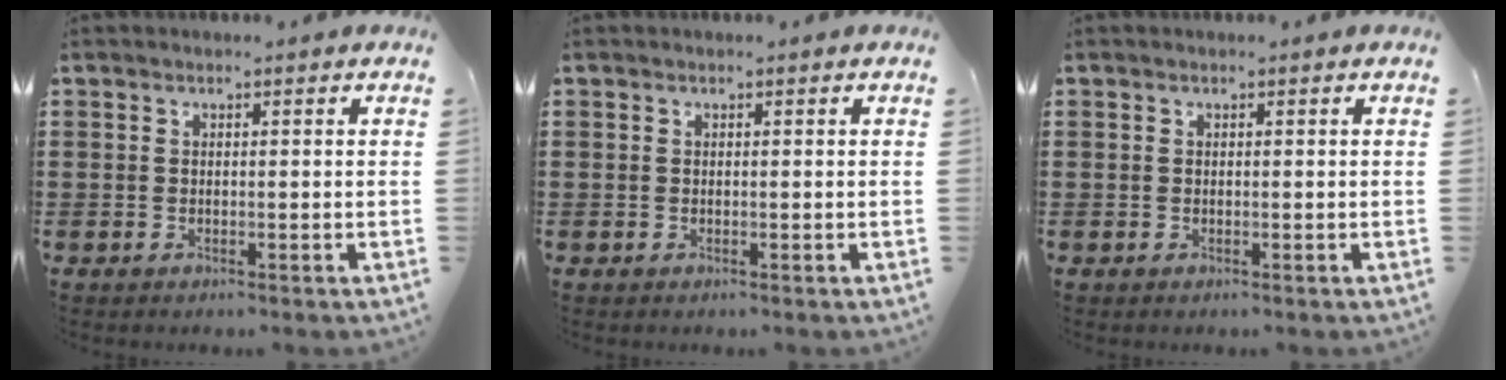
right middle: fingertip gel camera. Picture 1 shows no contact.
{"total": 0.0}
{"total": 0.0}